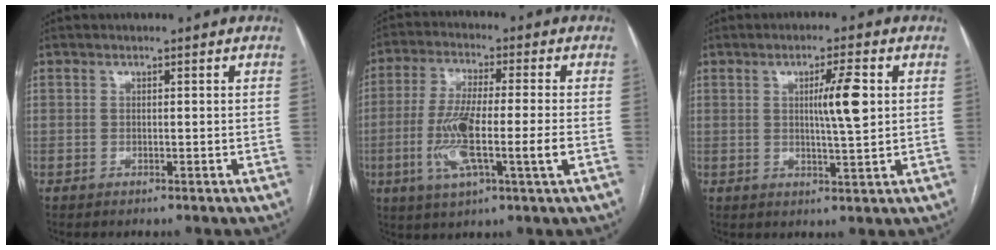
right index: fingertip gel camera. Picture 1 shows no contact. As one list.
[{"total": 11.7, "force": [-2.7, 0.9, 11.3], "torque": [-0.223, -0.008, -0.051]}, {"total": 6.0, "force": [1.2, 0.2, 5.9], "torque": [-0.096, 0.000, 0.019]}]